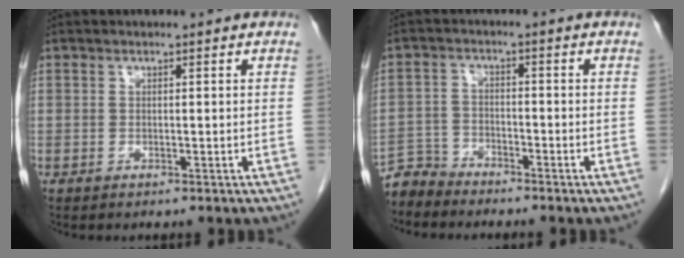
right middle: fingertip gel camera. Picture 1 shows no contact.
{"total": 3.8, "force": [-3.7, 0.5, -0.7], "torque": [0.017, -0.009, -0.074]}